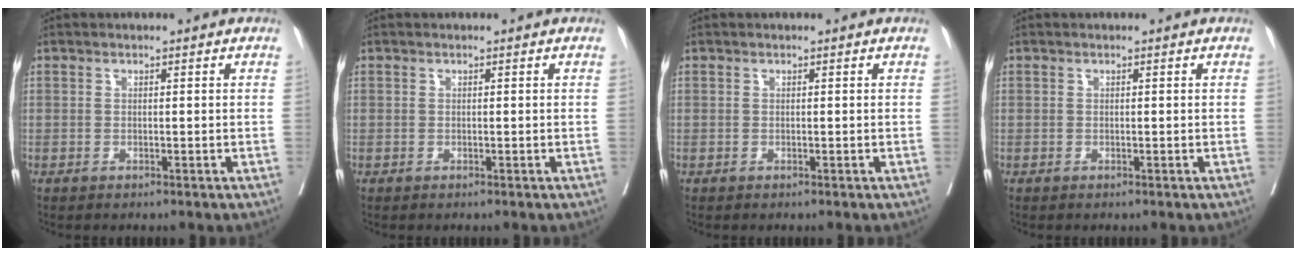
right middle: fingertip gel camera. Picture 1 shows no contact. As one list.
[{"total": 0.0}, {"total": 0.0}, {"total": 0.0}]